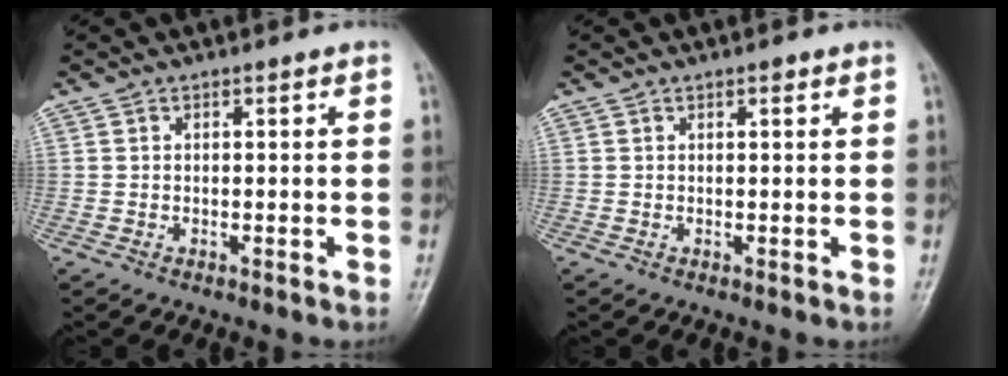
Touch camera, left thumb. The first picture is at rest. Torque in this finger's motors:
{"motor_torque": [0.65, -0.38, 0.03, -0.10, 0.00]}